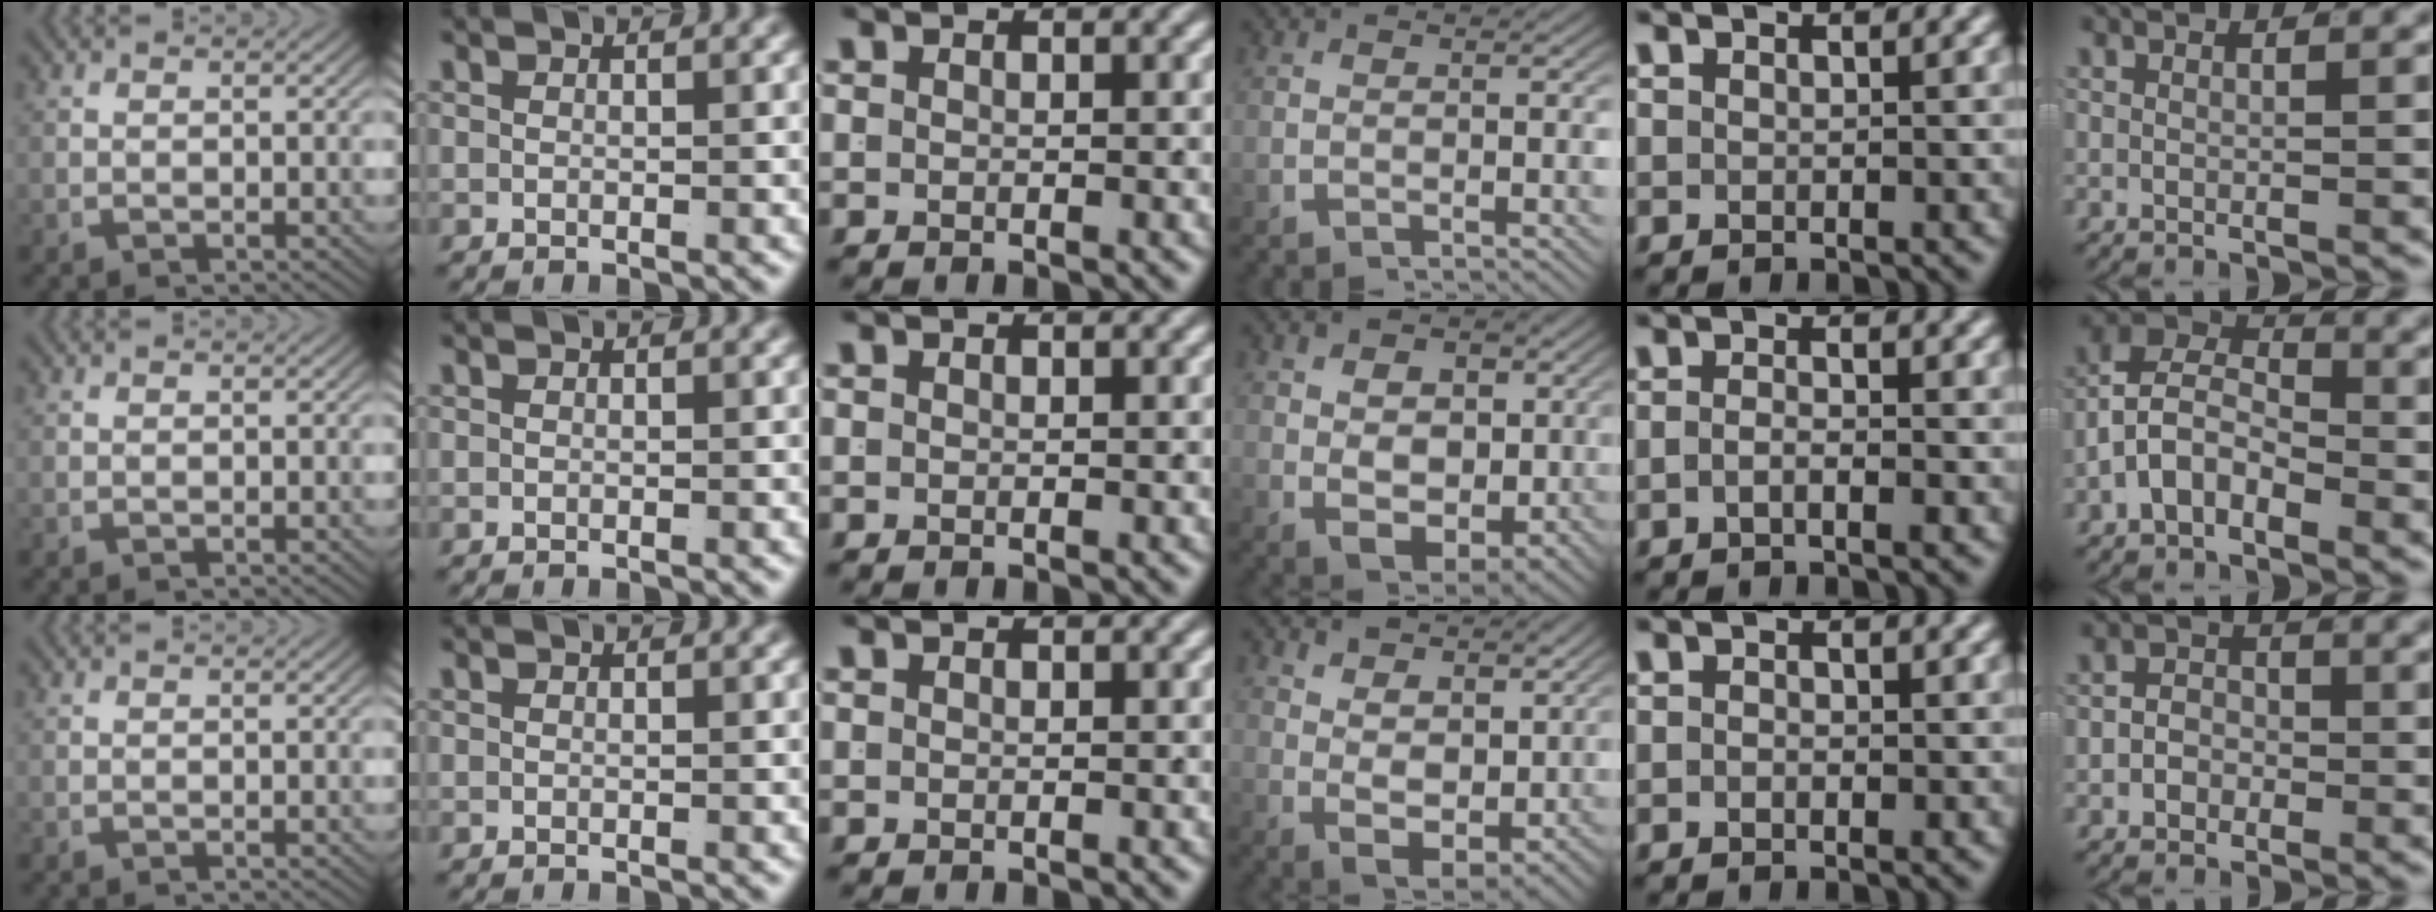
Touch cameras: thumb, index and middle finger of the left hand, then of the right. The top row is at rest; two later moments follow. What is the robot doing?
{"motion": "lift_and_place", "object": "shorts"}